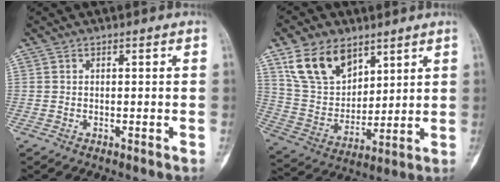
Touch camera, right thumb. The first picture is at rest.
{"total": 14.3, "force": [8.5, 9.0, 7.2], "torque": [-0.107, -0.036, 0.174]}